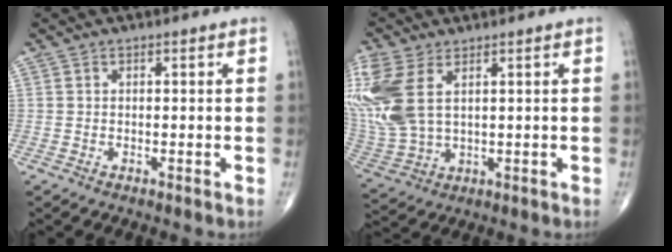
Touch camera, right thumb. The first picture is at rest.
{"total": 16.9, "force": [5.2, 9.8, 12.7], "torque": [-0.334, -0.006, 0.114]}